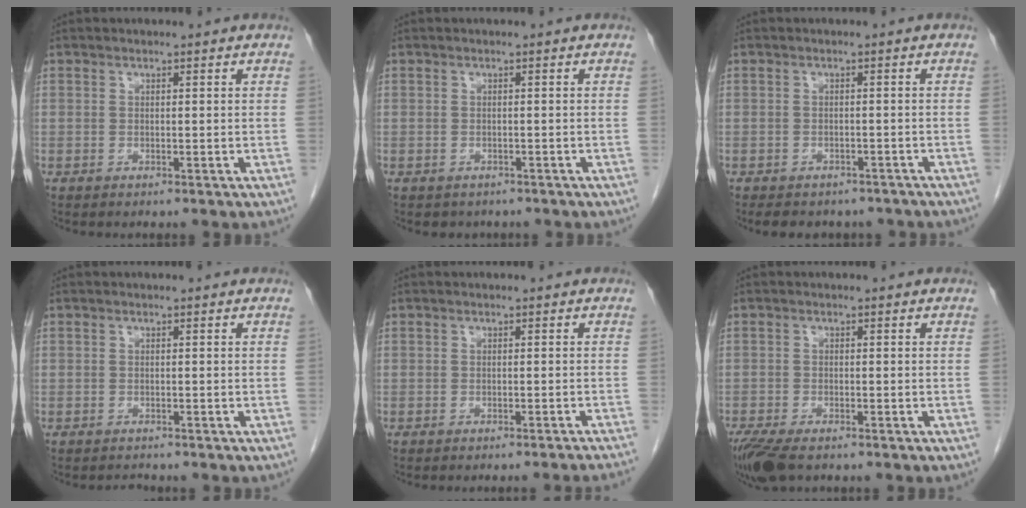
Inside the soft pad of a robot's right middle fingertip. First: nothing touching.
{"total": 2.3, "force": [-1.8, 1.4, 0.2], "torque": [-0.008, 0.002, -0.023]}
{"total": 9.1, "force": [-7.7, 4.0, 2.8], "torque": [-0.042, 0.004, -0.083]}
{"total": 0.8, "force": [-0.8, 0.2, -0.2], "torque": [0.000, -0.005, -0.012]}
{"total": 6.2, "force": [-5.8, -1.4, 1.7], "torque": [-0.005, -0.017, -0.065]}
{"total": 6.5, "force": [-4.8, 2.1, 3.8], "torque": [-0.071, -0.015, -0.083]}